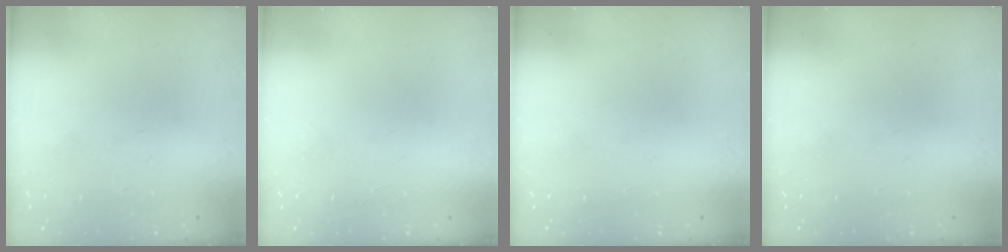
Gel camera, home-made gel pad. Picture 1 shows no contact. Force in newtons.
{"total": 1.7, "press": 1.7, "slide": 0.1}
{"total": 1.5, "press": 1.5, "slide": 0.1}
{"total": 0.0}